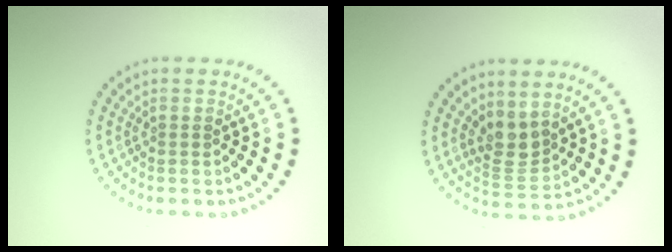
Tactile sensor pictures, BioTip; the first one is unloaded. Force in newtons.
{"total": 2.8, "press": 2.2, "slide": 1.6}